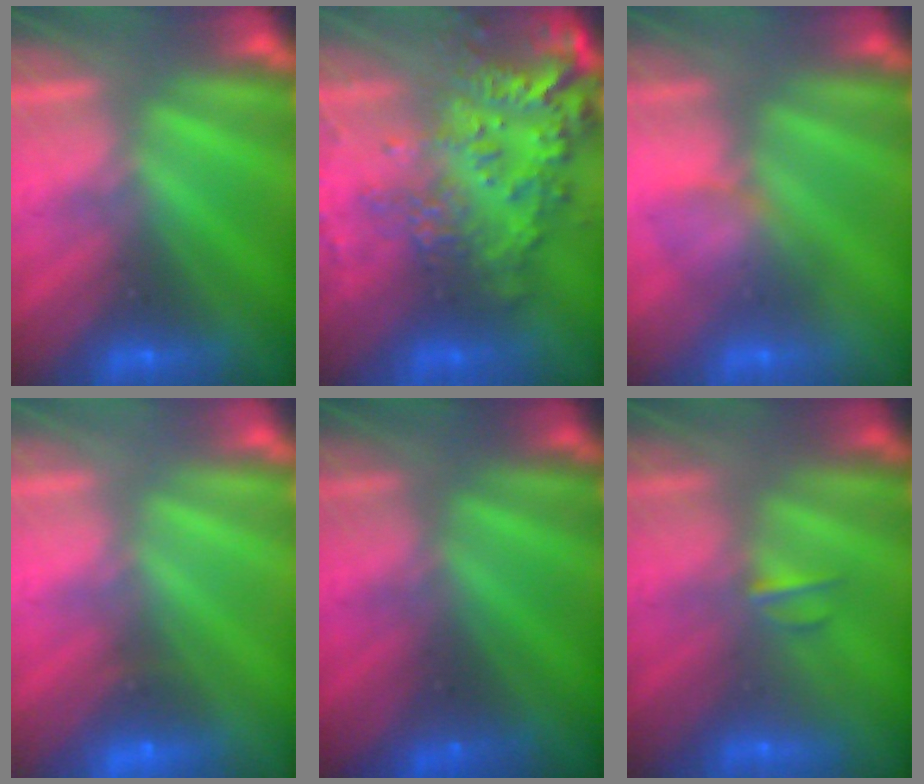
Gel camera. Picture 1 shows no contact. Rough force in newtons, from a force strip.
{"total": 6.4}
{"total": 3.5}
{"total": 2.4}
{"total": 1.4}
{"total": 2.1}